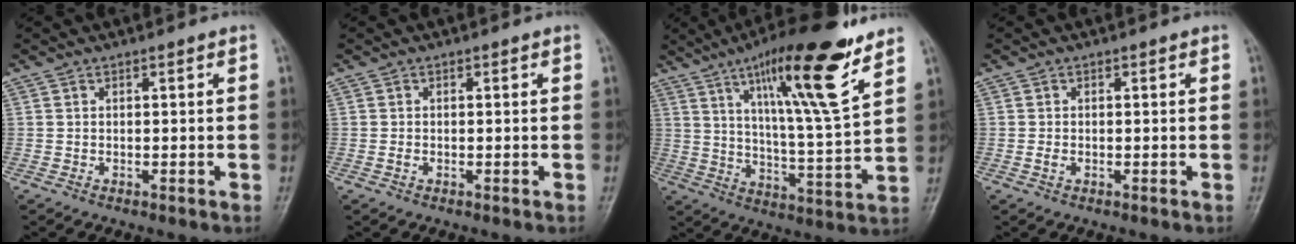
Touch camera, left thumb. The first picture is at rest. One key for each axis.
{"total": 0.7, "fx": -0.2, "fy": 0.5, "fz": 0.4, "tx": -0.008, "ty": -0.001, "tz": -0.006}
{"total": 19.6, "fx": 11.3, "fy": 3.0, "fz": 15.8, "tx": -0.238, "ty": -0.052, "tz": 0.183}
{"total": 1.0, "fx": -0.2, "fy": 0.7, "fz": 0.7, "tx": -0.016, "ty": -0.002, "tz": -0.007}